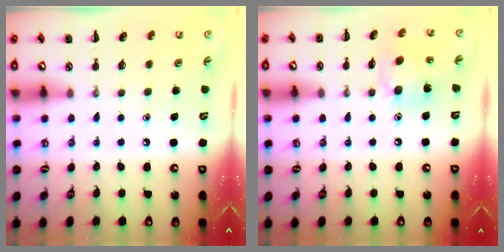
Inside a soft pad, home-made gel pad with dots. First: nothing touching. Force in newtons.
{"total": 8.0, "press": 7.9, "slide": 0.6}